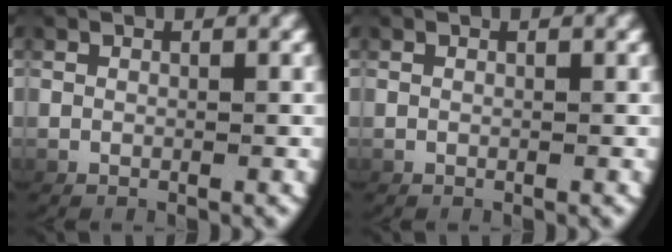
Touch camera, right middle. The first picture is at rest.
{"total": 0.0}